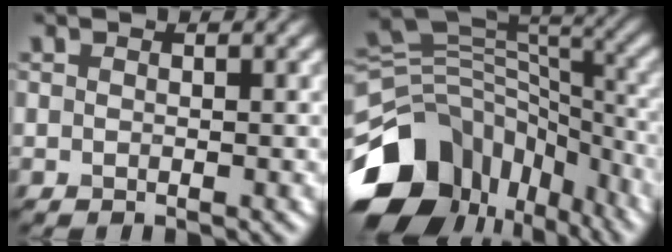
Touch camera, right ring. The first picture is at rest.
{"total": 12.9, "force": [-6.7, 9.0, 6.3], "torque": [-0.141, 0.003, -0.105]}